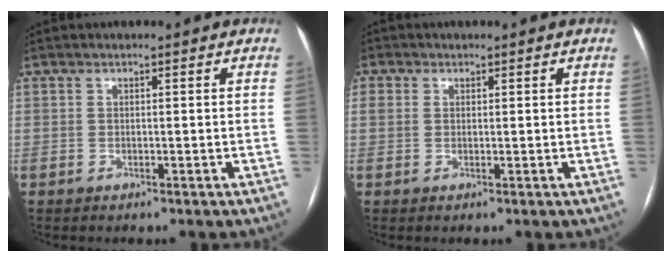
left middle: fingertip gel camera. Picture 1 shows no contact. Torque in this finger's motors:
{"motor_torque": [1.12, -1.02, 1.05, 0.21]}